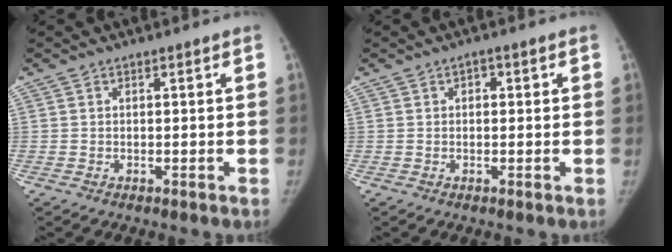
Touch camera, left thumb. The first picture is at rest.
{"total": 1.7, "force": [0.3, 1.2, 1.2], "torque": [-0.003, 0.004, -0.001]}